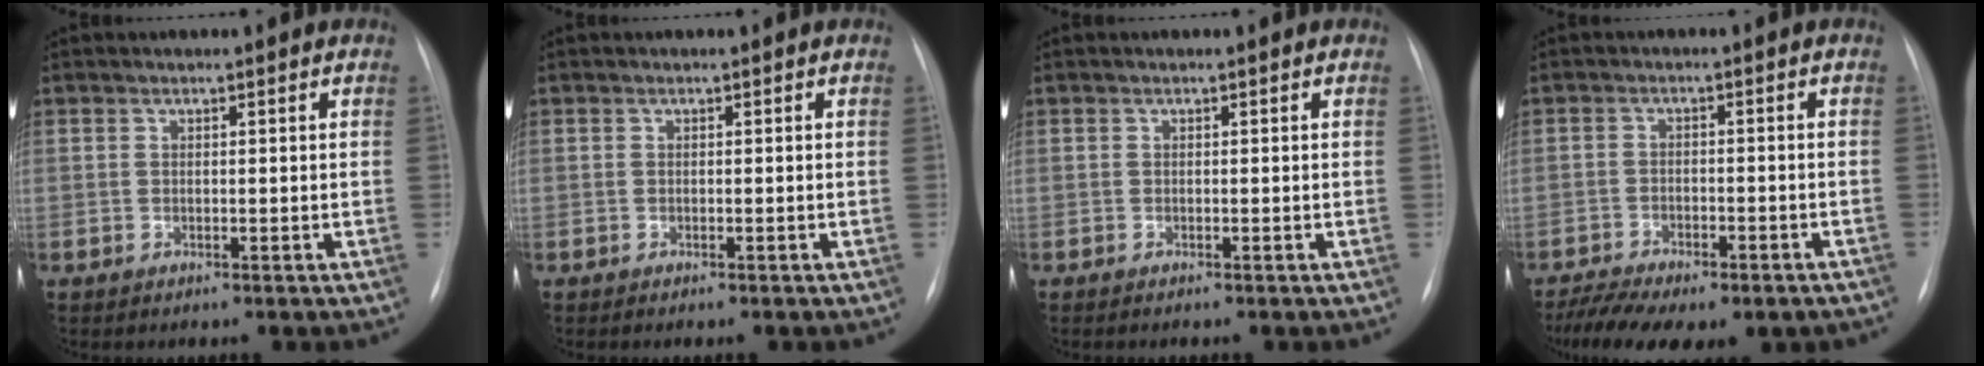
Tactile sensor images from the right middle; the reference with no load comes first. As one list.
[{"total": 0.5, "force": [-0.4, -0.1, 0.3], "torque": [-0.010, -0.004, -0.004]}, {"total": 0.6, "force": [-0.5, 0.0, 0.4], "torque": [-0.004, -0.002, -0.006]}, {"total": 14.4, "force": [-10.7, 5.8, 7.8], "torque": [-0.168, -0.007, -0.149]}]